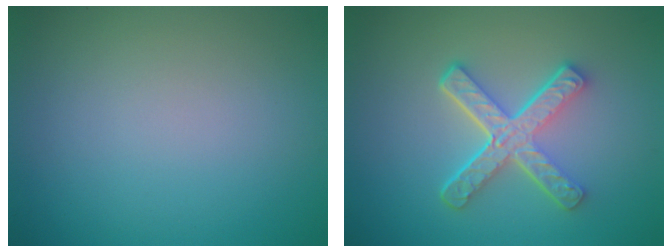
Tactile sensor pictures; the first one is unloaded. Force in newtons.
{"total": 5.3, "press": 3.7, "slide": 3.8}